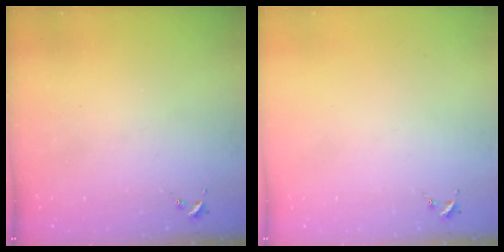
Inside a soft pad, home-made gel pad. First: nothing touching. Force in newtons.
{"total": 0.0}